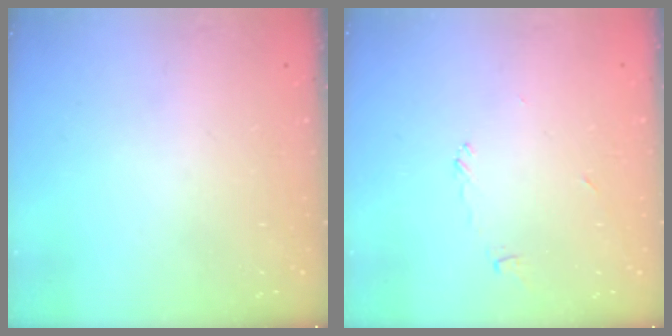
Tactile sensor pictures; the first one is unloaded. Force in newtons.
{"total": 3.6, "press": 3.6, "slide": 0.1}